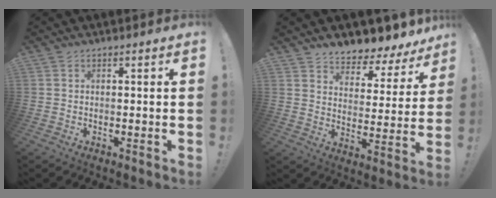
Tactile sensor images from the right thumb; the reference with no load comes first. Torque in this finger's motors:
{"motor_torque": [-0.07, 0.72, 0.07, 0.06, 0.00]}